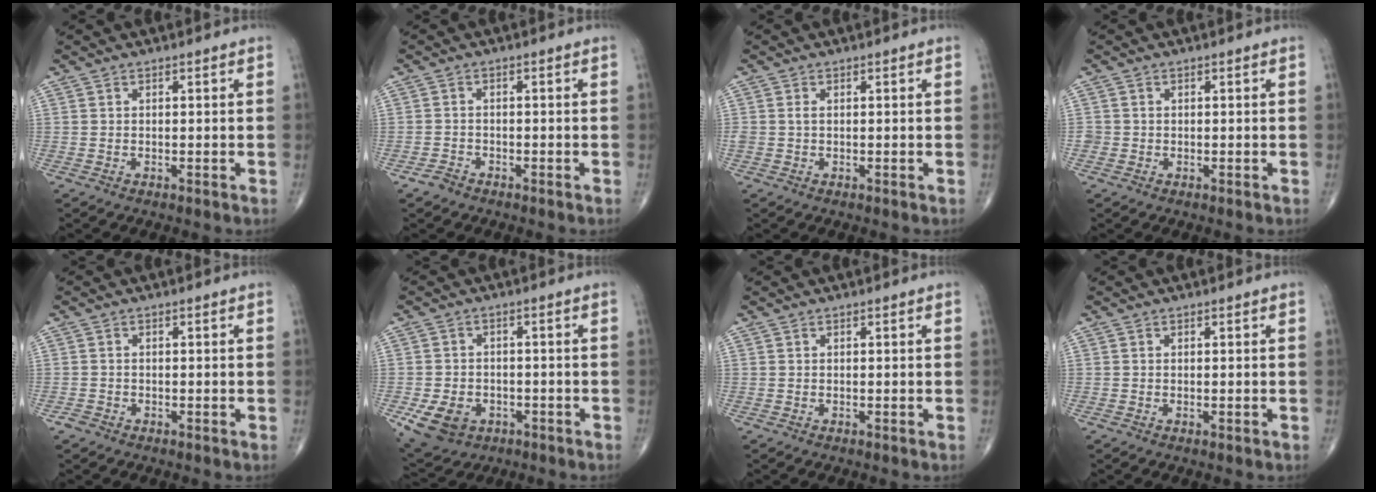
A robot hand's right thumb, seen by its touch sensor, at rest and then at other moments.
{"total": 1.9, "force": [-1.5, 1.1, 0.5], "torque": [-0.015, 0.005, -0.028]}
{"total": 0.9, "force": [0.0, 0.6, 0.7], "torque": [-0.016, 0.000, -0.001]}
{"total": 1.2, "force": [-0.4, 1.1, 0.1], "torque": [0.002, 0.004, -0.011]}
{"total": 1.2, "force": [-0.9, 0.9, 0.3], "torque": [-0.006, 0.002, -0.019]}
{"total": 9.0, "force": [-3.6, 6.8, 4.7], "torque": [-0.084, 0.013, -0.049]}
{"total": 0.0}
{"total": 0.0}